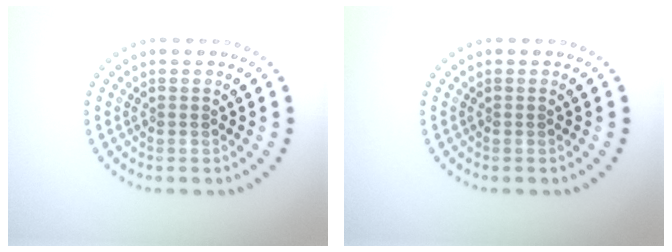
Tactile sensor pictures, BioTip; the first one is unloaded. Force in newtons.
{"total": 0.0}